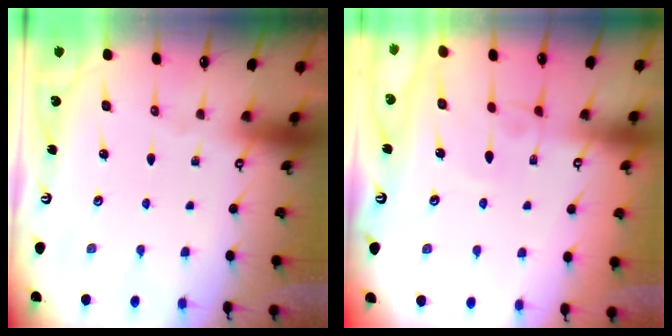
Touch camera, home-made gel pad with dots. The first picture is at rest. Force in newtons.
{"total": 1.3, "press": 1.3, "slide": 0.5}